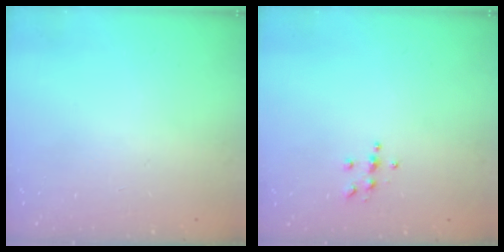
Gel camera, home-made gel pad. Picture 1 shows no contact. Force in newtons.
{"total": 3.8, "press": 3.8, "slide": 0.4}